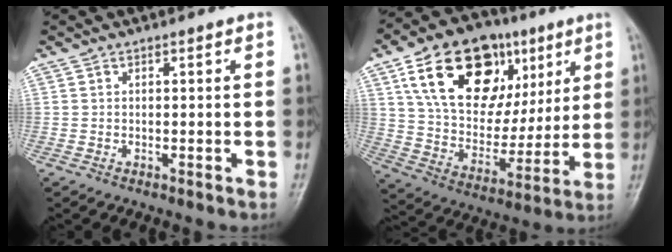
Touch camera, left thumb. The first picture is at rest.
{"total": 25.0, "force": [10.7, 16.0, 16.0], "torque": [-0.228, -0.007, 0.182]}